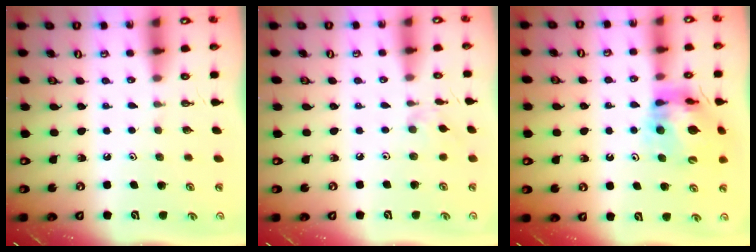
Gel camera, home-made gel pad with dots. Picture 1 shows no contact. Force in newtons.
{"total": 3.4, "press": 3.3, "slide": 0.7}
{"total": 14.4, "press": 14.3, "slide": 1.6}